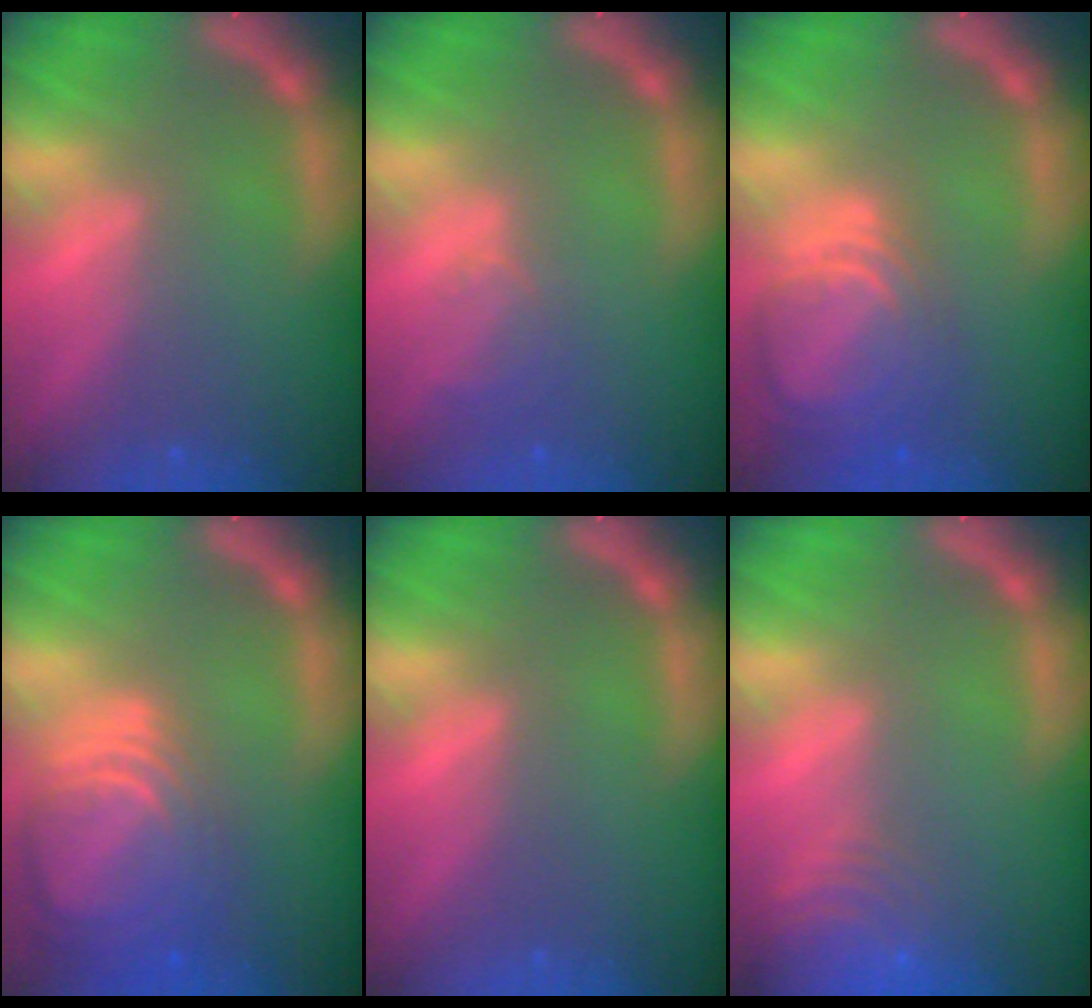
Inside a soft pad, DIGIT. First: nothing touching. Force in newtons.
{"total": 2.0}
{"total": 7.5}
{"total": 9.5}
{"total": 0.0}
{"total": 7.5}